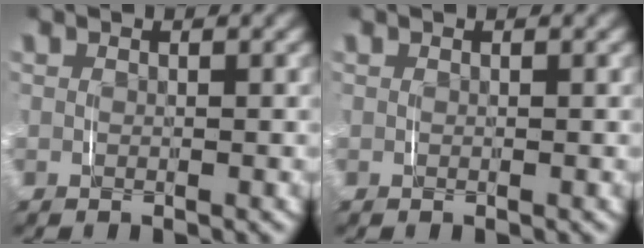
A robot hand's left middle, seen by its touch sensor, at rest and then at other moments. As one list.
[{"total": 0.0}]